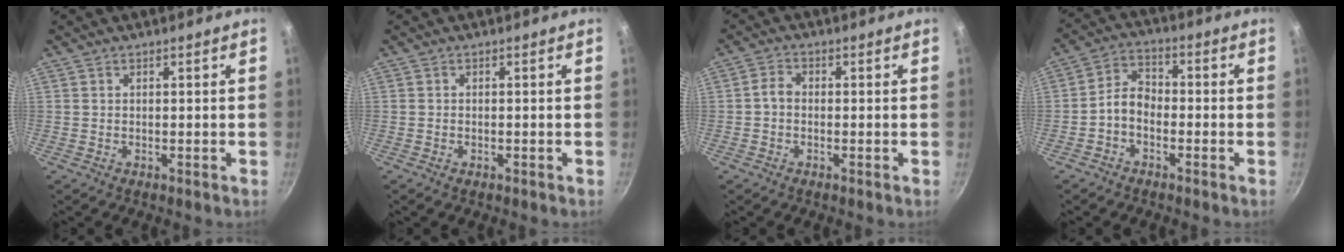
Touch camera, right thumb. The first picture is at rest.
{"total": 0.7, "force": [-0.4, 0.4, 0.4], "torque": [-0.008, 0.002, -0.008]}
{"total": 2.5, "force": [-0.5, 1.8, 1.7], "torque": [-0.033, 0.017, -0.016]}
{"total": 5.7, "force": [-2.0, 3.9, 3.6], "torque": [-0.053, 0.035, -0.047]}